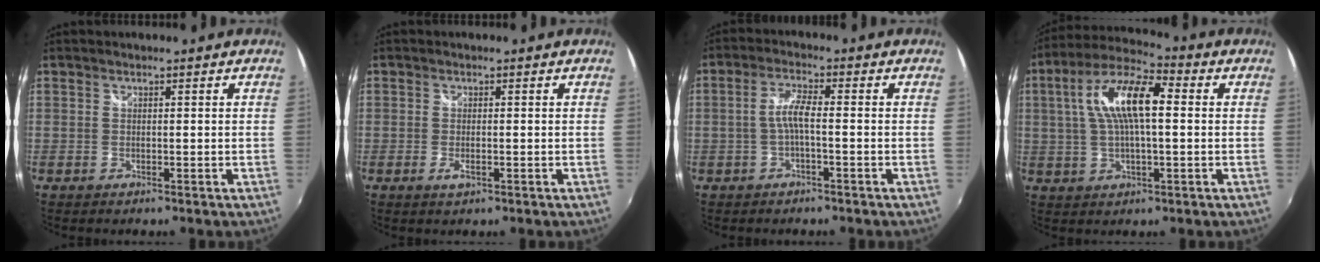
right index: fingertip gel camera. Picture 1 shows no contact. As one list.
[{"total": 1.8, "force": [-0.7, 0.7, 1.5], "torque": [-0.029, -0.006, -0.011]}, {"total": 3.7, "force": [-1.0, 0.4, 3.6], "torque": [-0.077, 0.008, -0.020]}, {"total": 13.1, "force": [2.1, 4.5, 12.2], "torque": [-0.232, 0.023, 0.032]}]